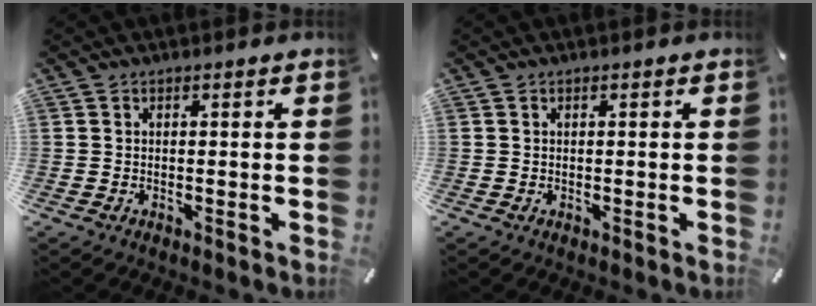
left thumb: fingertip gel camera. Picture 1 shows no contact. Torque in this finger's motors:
{"motor_torque": [-0.09, -0.04, -0.02, -0.02, 0.00]}